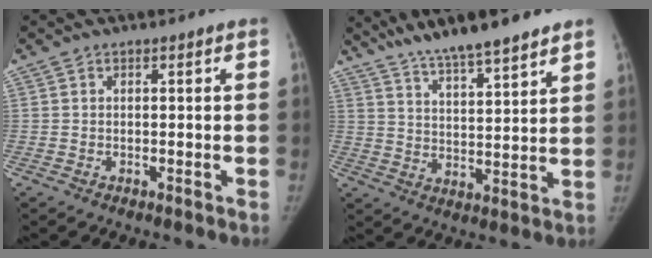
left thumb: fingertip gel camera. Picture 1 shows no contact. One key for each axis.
{"total": 13.8, "fx": 10.9, "fy": 2.0, "fz": 8.2, "tx": -0.118, "ty": -0.049, "tz": 0.184}